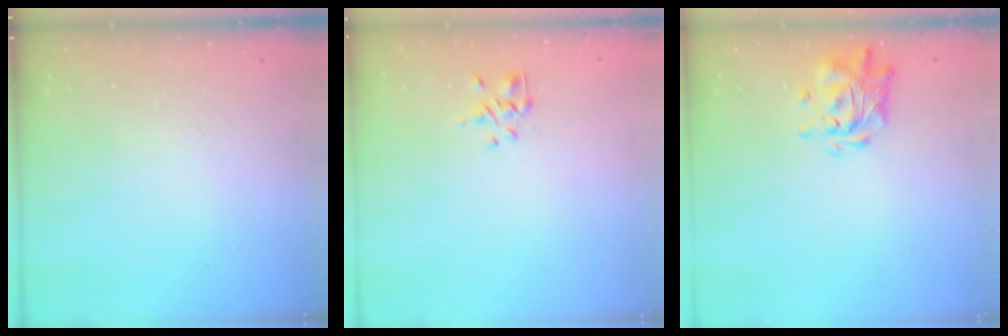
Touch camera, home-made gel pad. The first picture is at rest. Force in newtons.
{"total": 1.5, "press": 1.3, "slide": 0.7}
{"total": 1.5, "press": 1.5, "slide": 0.4}